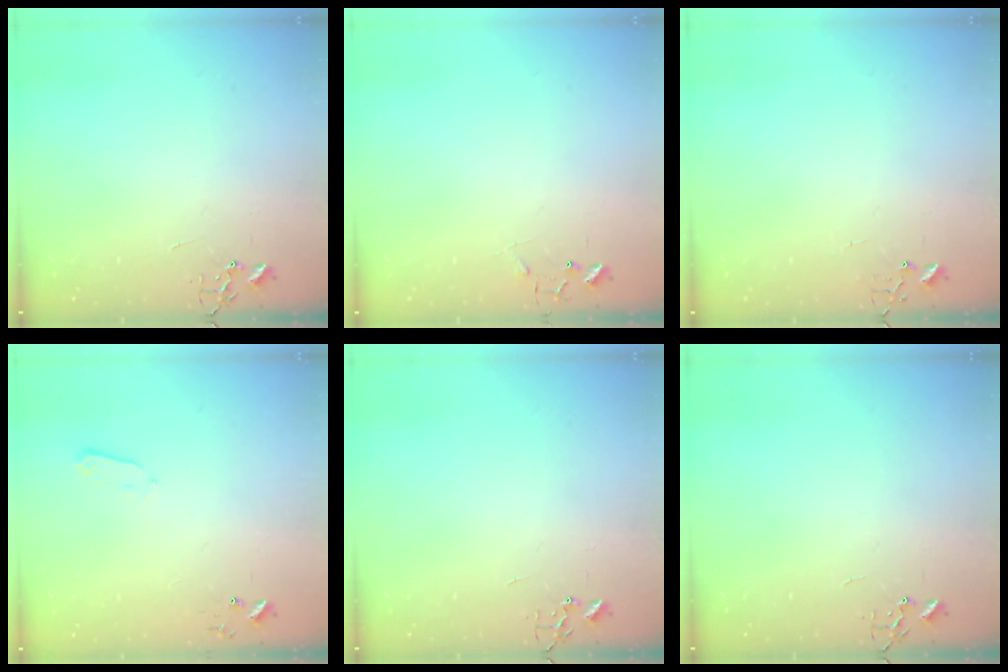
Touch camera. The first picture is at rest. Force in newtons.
{"total": 5.7, "press": 5.7, "slide": 0.2}
{"total": 4.2, "press": 4.2, "slide": 0.3}
{"total": 2.7, "press": 2.6, "slide": 0.4}
{"total": 0.0}
{"total": 0.0}